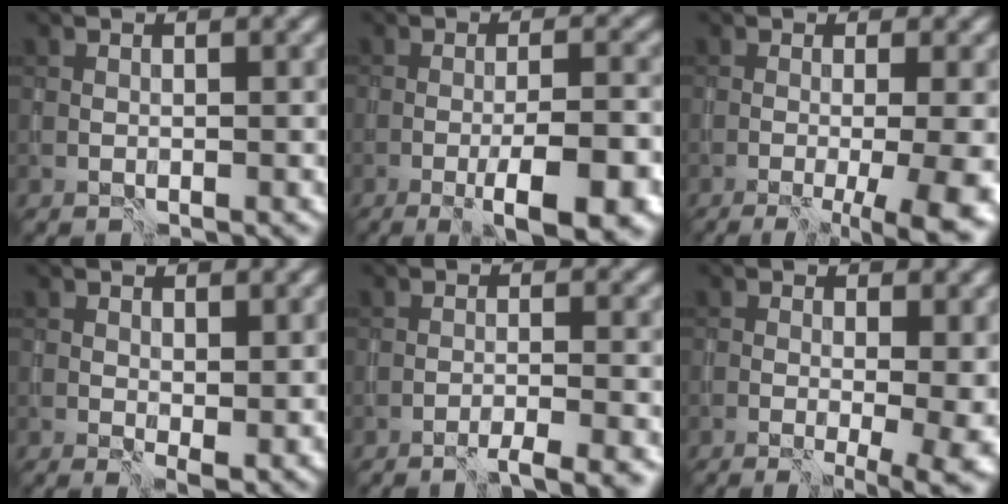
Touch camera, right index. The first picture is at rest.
{"total": 6.6, "force": [-2.8, 1.4, 5.8], "torque": [-0.078, -0.005, -0.041]}
{"total": 9.0, "force": [-2.3, 2.7, 8.2], "torque": [-0.064, -0.009, -0.025]}
{"total": 2.8, "force": [0.9, 1.3, 2.3], "torque": [-0.035, -0.012, 0.018]}
{"total": 3.1, "force": [-2.5, 0.2, 1.8], "torque": [-0.014, 0.004, -0.052]}
{"total": 8.3, "force": [-0.8, 3.4, 7.5], "torque": [-0.072, -0.008, -0.003]}